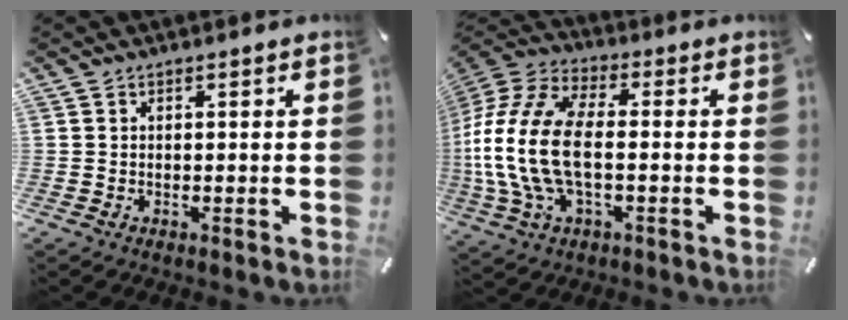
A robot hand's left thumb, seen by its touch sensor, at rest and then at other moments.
{"total": 18.0, "force": [-2.1, 10.0, 14.8], "torque": [-0.329, -0.003, -0.040]}